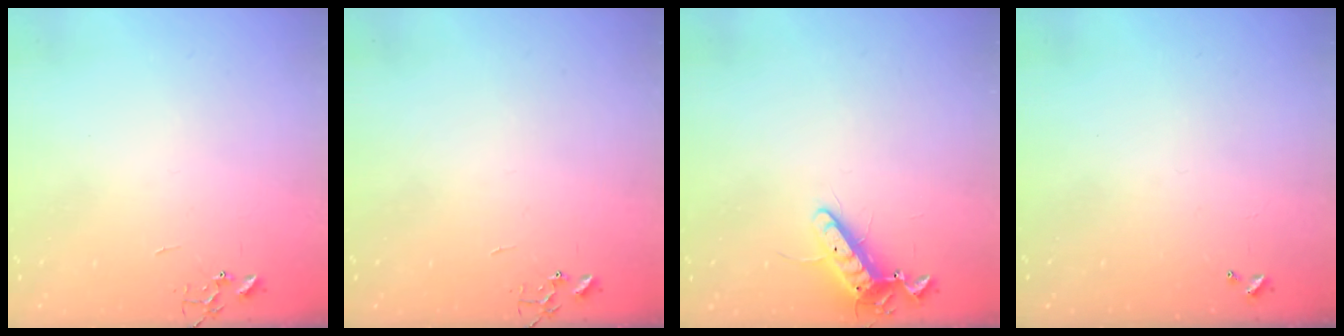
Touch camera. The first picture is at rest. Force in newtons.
{"total": 0.0}
{"total": 11.2, "press": 11.1, "slide": 1.4}
{"total": 0.0}